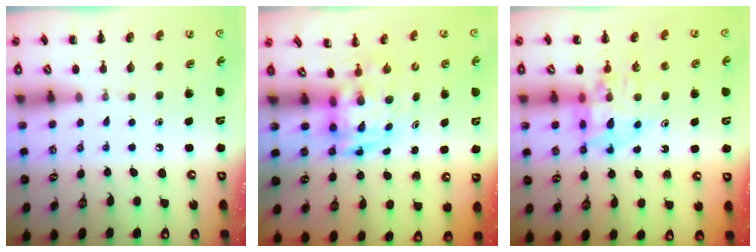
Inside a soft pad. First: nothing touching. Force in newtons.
{"total": 3.6, "press": 3.5, "slide": 0.8}
{"total": 11.6, "press": 11.2, "slide": 3.1}